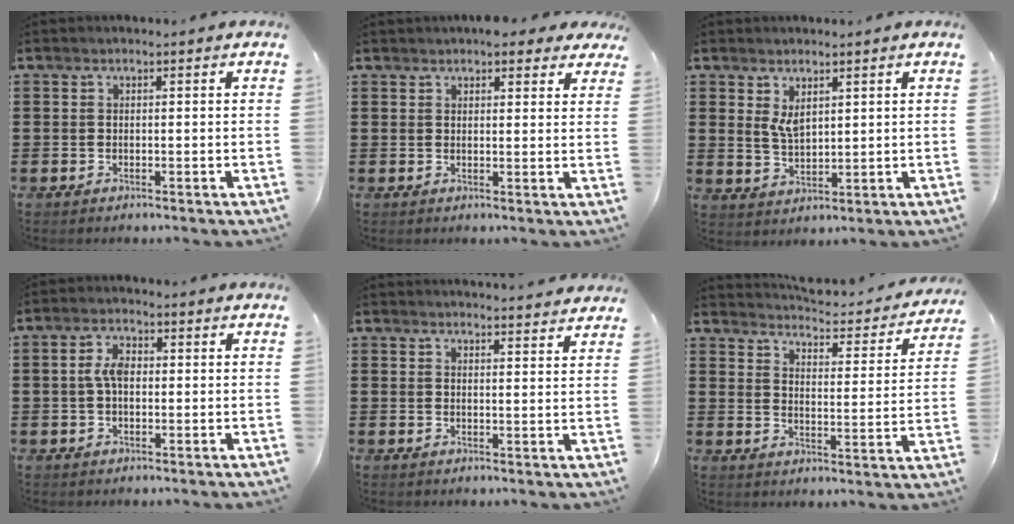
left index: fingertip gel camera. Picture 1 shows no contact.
{"total": 3.2, "force": [2.8, 1.1, 1.2], "torque": [-0.015, -0.005, 0.047]}
{"total": 3.6, "force": [2.1, 1.9, 2.3], "torque": [-0.049, 0.004, 0.039]}
{"total": 3.9, "force": [0.4, 2.0, 3.4], "torque": [-0.075, 0.007, 0.002]}
{"total": 2.8, "force": [2.8, -0.5, 0.0], "torque": [-0.001, -0.016, 0.049]}
{"total": 3.5, "force": [3.5, 0.0, 0.5], "torque": [-0.025, -0.036, 0.050]}